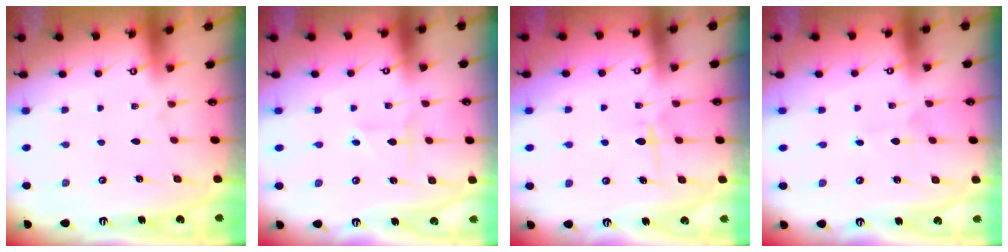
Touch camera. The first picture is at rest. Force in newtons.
{"total": 2.0, "press": 1.7, "slide": 1.0}
{"total": 6.0, "press": 5.9, "slide": 1.2}
{"total": 1.5, "press": 1.5, "slide": 0.1}